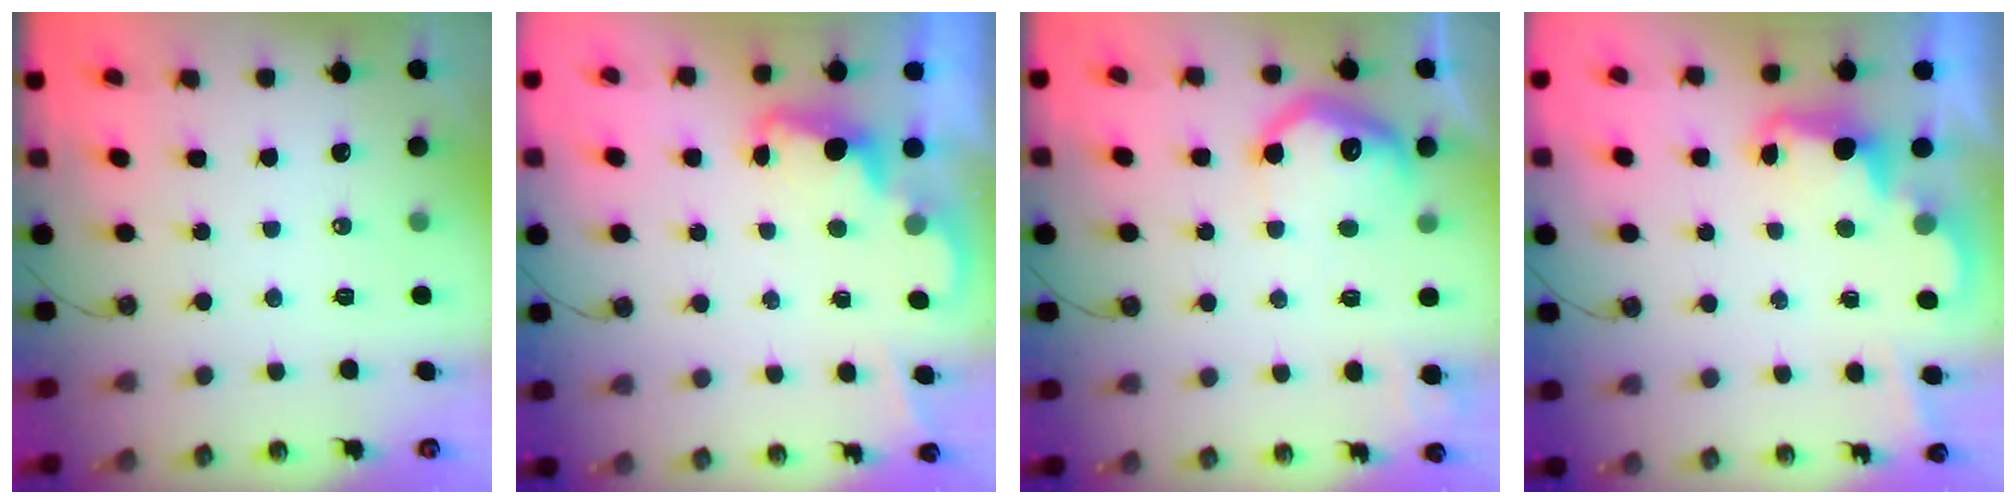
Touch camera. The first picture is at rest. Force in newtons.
{"total": 2.4, "press": 2.4, "slide": 0.5}
{"total": 12.9, "press": 12.9, "slide": 0.5}
{"total": 2.5, "press": 2.5, "slide": 0.6}